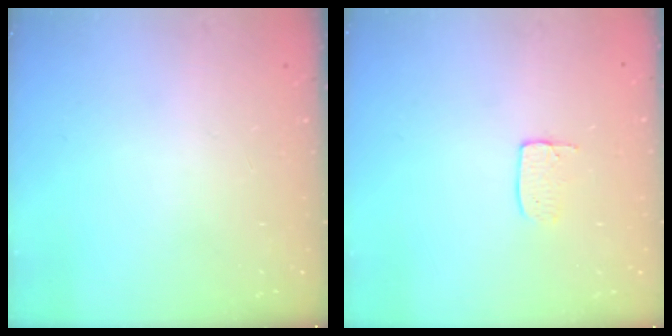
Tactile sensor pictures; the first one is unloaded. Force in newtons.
{"total": 3.6, "press": 3.6, "slide": 0.2}